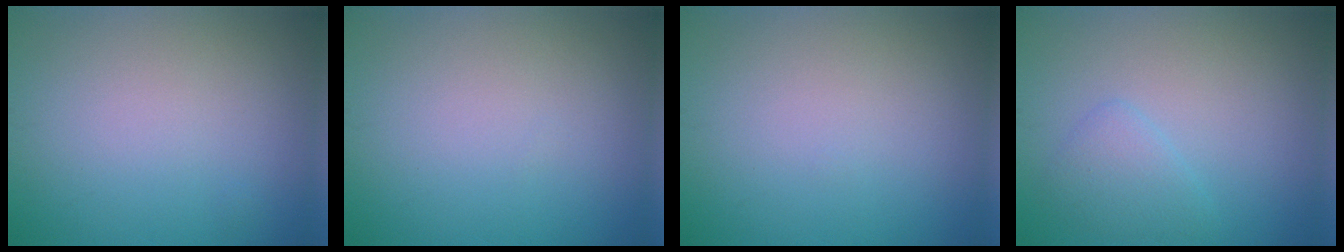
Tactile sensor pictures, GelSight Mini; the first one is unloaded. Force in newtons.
{"total": 0.0}
{"total": 0.0}
{"total": 2.0, "press": 2.0, "slide": 0.1}